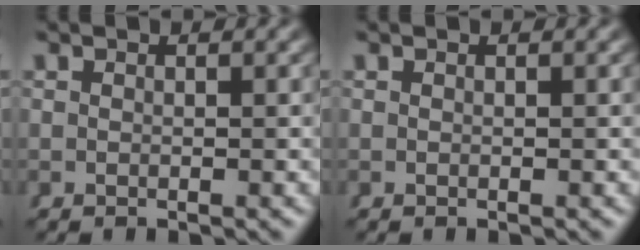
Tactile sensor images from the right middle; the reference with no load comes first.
{"total": 0.0}